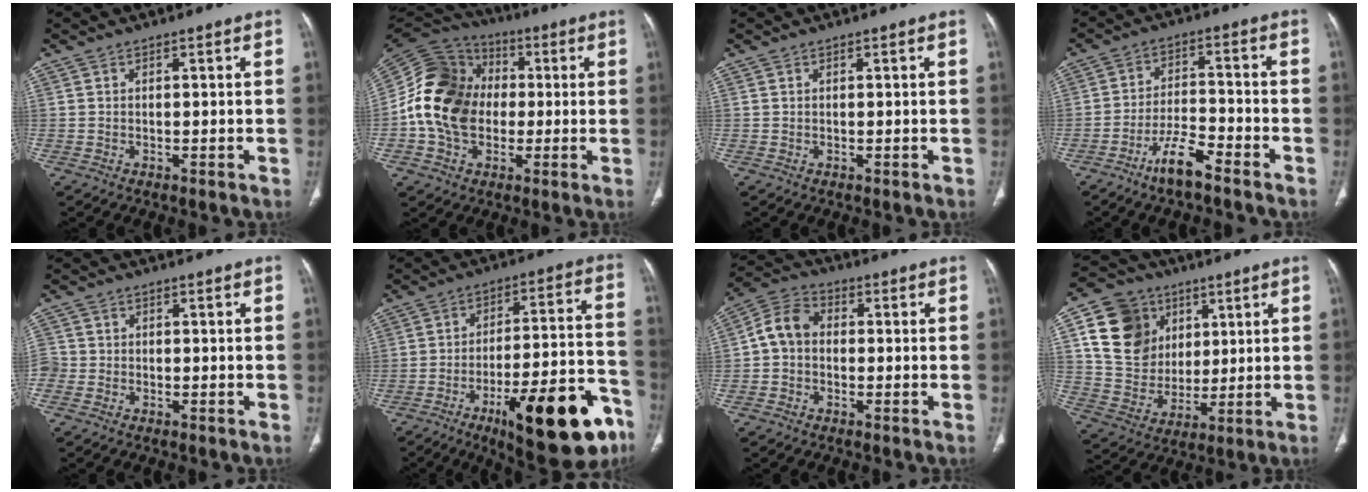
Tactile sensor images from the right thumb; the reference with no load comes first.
{"total": 17.8, "force": [-0.7, 14.0, 11.1], "torque": [-0.194, 0.027, -0.019]}
{"total": 0.0}
{"total": 7.6, "force": [-5.5, 1.7, 5.0], "torque": [-0.097, 0.033, -0.103]}
{"total": 3.0, "force": [-0.8, 2.7, 1.1], "torque": [-0.023, 0.007, -0.020]}
{"total": 24.5, "force": [-13.1, 7.2, 19.4], "torque": [-0.213, 0.077, -0.188]}
{"total": 7.0, "force": [-0.4, 5.5, 4.3], "torque": [-0.070, 0.023, -0.022]}
{"total": 16.9, "force": [6.3, 13.9, 7.4], "torque": [-0.108, -0.005, 0.122]}